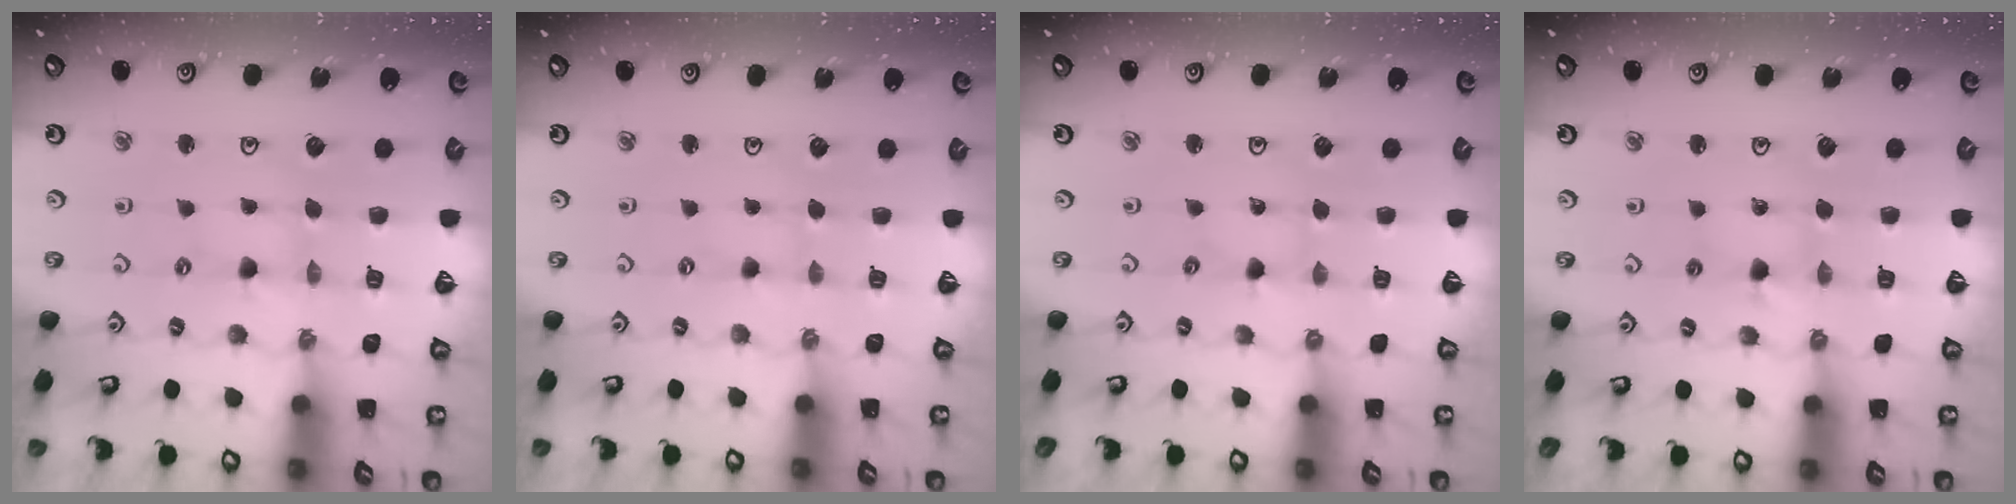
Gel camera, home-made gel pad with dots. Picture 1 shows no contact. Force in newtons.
{"total": 0.8, "press": 0.8, "slide": 0.1}
{"total": 0.0}
{"total": 2.6, "press": 2.6, "slide": 0.3}